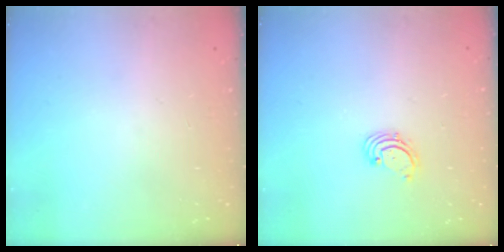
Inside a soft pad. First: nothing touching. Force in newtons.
{"total": 1.6, "press": 1.6, "slide": 0.2}